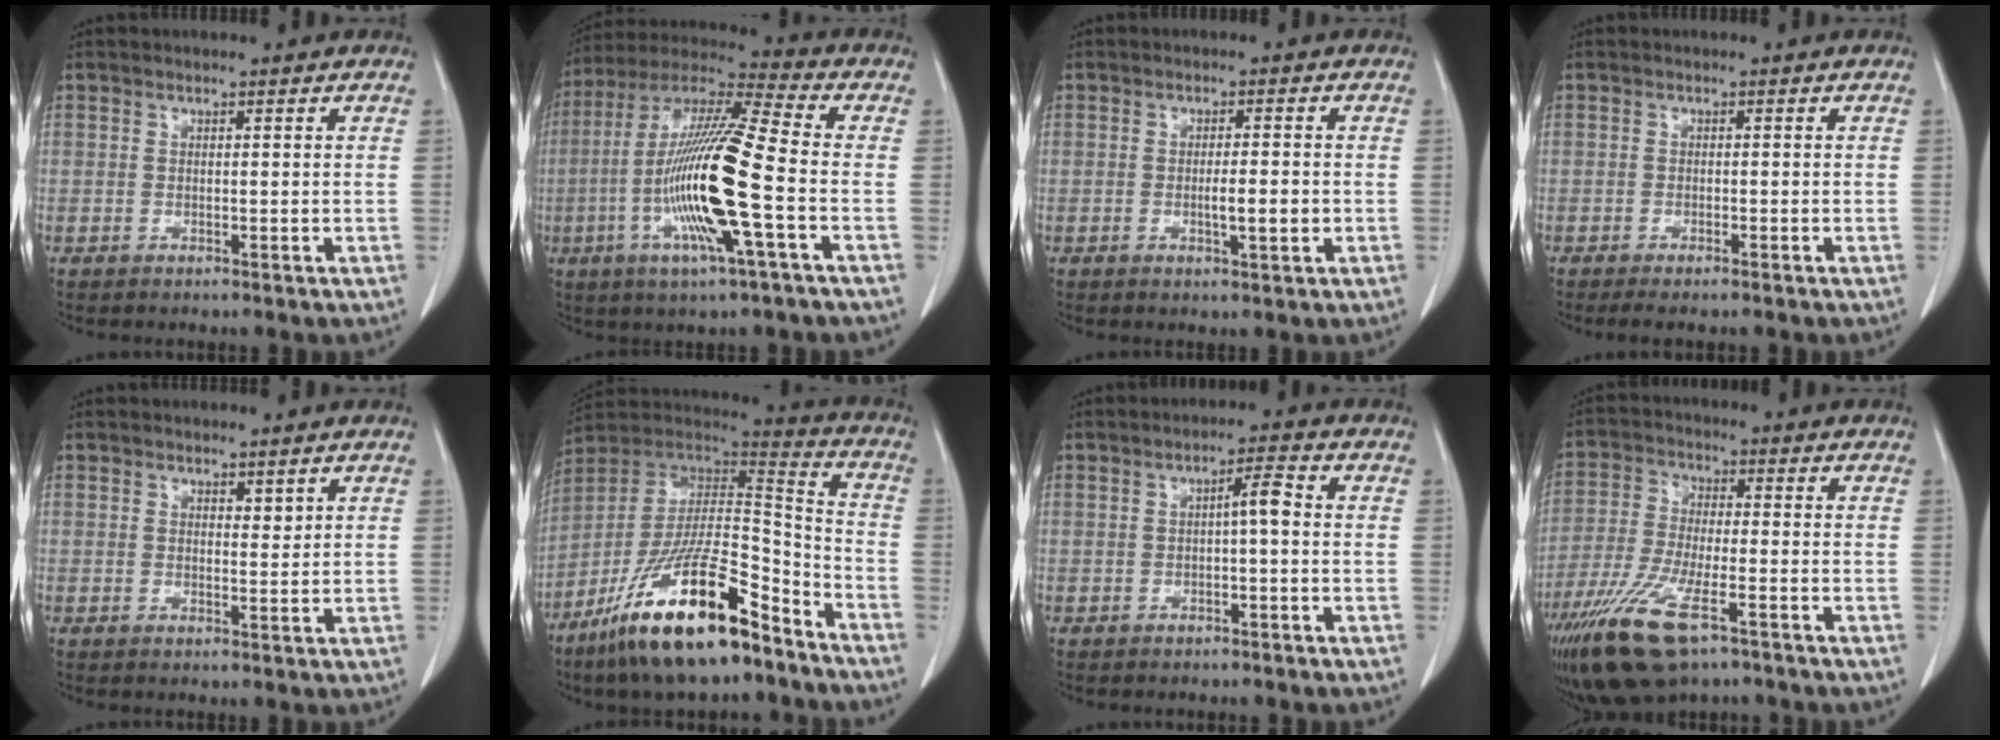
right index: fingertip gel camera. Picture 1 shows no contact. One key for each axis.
{"total": 17.9, "fx": -4.2, "fy": 0.6, "fz": 17.4, "tx": -0.350, "ty": -0.009, "tz": -0.087}
{"total": 3.5, "fx": -0.7, "fy": 0.5, "fz": 3.4, "tx": -0.058, "ty": -0.002, "tz": -0.007}
{"total": 3.1, "fx": -2.5, "fy": 0.4, "fz": 1.8, "tx": -0.022, "ty": -0.006, "tz": -0.032}
{"total": 1.3, "fx": 0.9, "fy": 0.5, "fz": 0.7, "tx": -0.007, "ty": -0.008, "tz": 0.013}
{"total": 22.2, "fx": -15.0, "fy": 4.8, "fz": 15.7, "tx": -0.278, "ty": -0.007, "tz": -0.265}
{"total": 3.0, "fx": -0.1, "fy": 0.4, "fz": 3.0, "tx": -0.046, "ty": 0.006, "tz": -0.003}
{"total": 13.4, "fx": -8.0, "fy": 3.3, "fz": 10.2, "tx": -0.208, "ty": -0.029, "tz": -0.143}